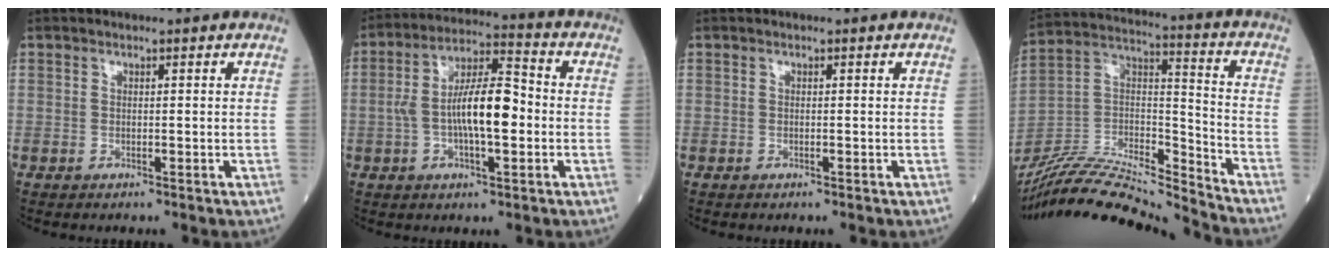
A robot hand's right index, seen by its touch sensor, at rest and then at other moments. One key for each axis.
{"total": 11.3, "fx": -1.2, "fy": 3.0, "fz": 10.9, "tx": -0.204, "ty": 0.018, "tz": -0.025}
{"total": 0.0}
{"total": 21.7, "fx": -20.7, "fy": 0.7, "fz": 6.6, "tx": -0.142, "ty": 0.015, "tz": -0.362}